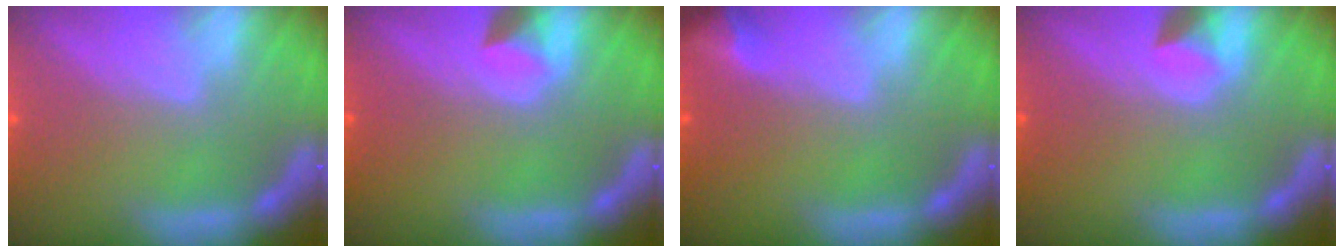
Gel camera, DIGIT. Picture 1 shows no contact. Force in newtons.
{"total": 1.9}
{"total": 2.4}
{"total": 1.9}